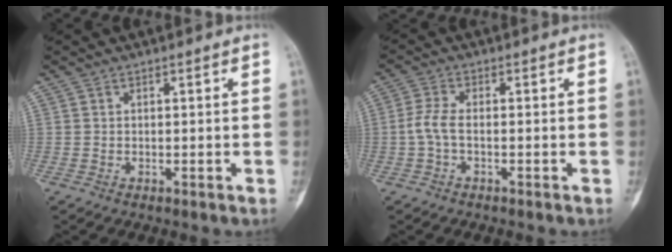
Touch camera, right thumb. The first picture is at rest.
{"total": 3.4, "force": [-0.8, 1.3, 3.1], "torque": [-0.077, 0.003, -0.021]}